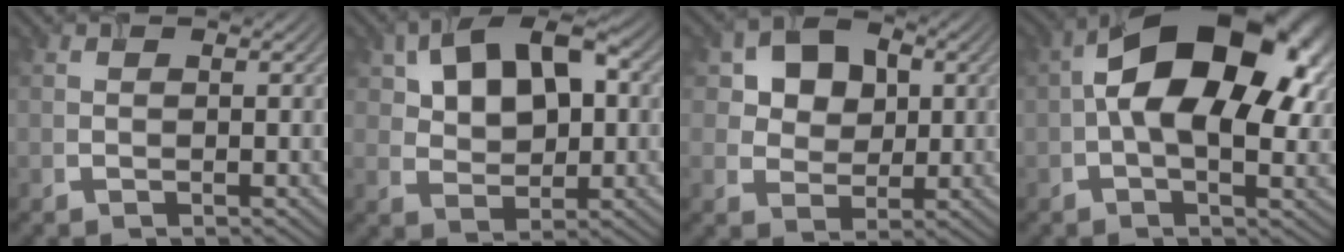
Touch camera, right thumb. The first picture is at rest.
{"total": 11.5, "force": [4.4, 6.7, 8.3], "torque": [-0.152, 0.018, 0.070]}
{"total": 7.6, "force": [2.7, 6.0, 3.8], "torque": [-0.094, 0.008, 0.043]}
{"total": 17.0, "force": [2.9, 9.4, 13.8], "torque": [-0.211, 0.012, 0.040]}